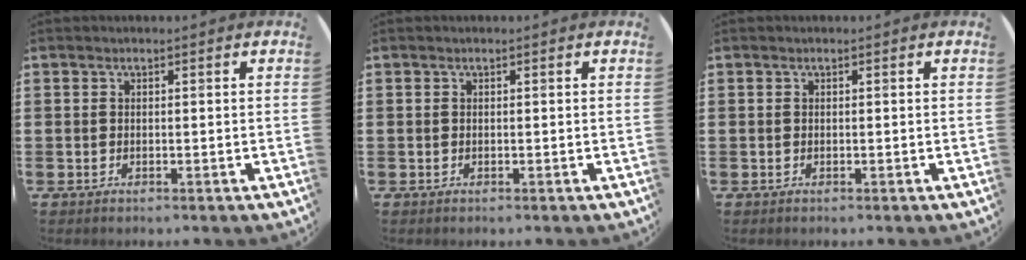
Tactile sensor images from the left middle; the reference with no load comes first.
{"total": 0.0}
{"total": 0.0}